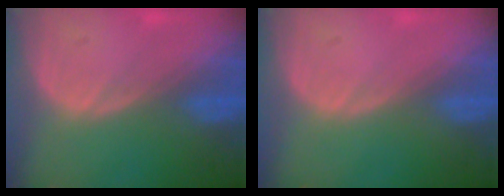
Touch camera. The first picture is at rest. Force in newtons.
{"total": 0.0}